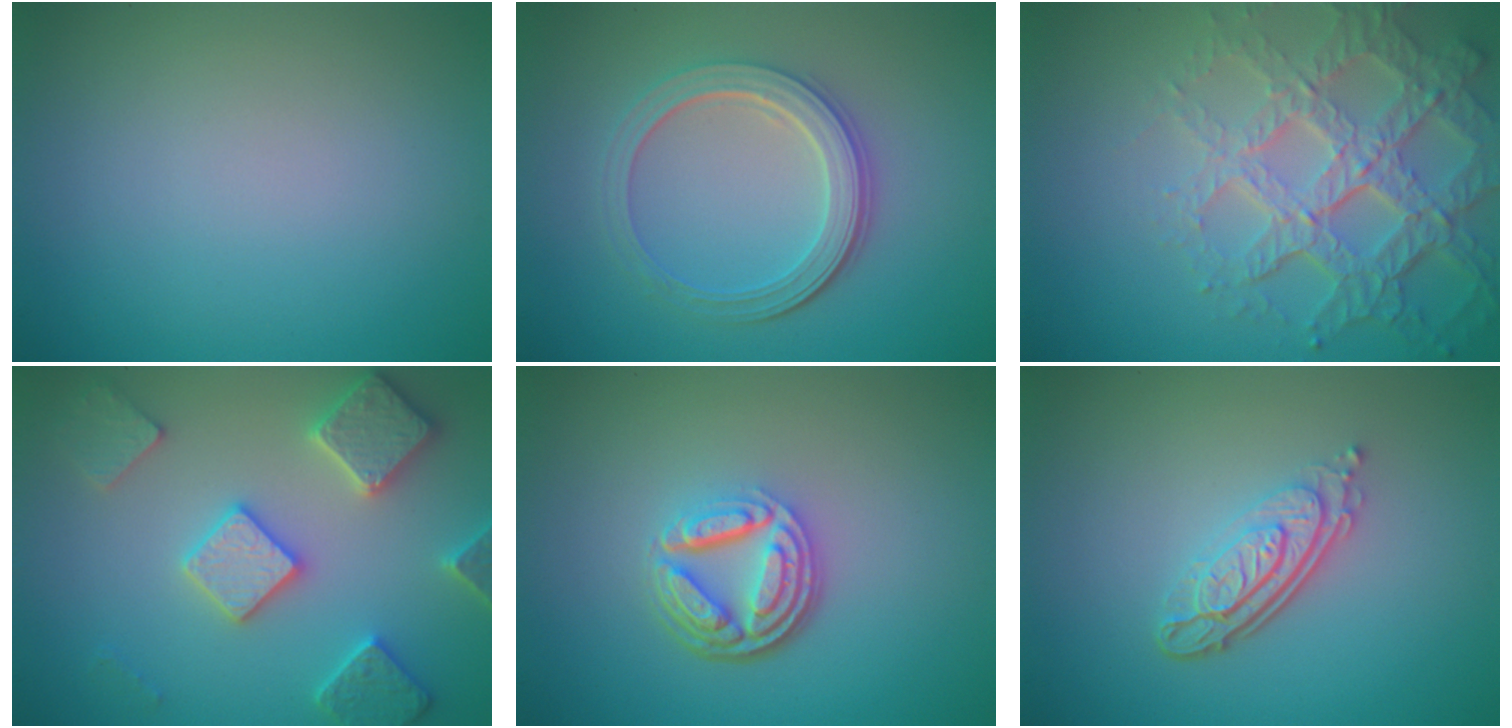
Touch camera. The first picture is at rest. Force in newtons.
{"total": 4.5, "press": 3.6, "slide": 2.7}
{"total": 7.3, "press": 5.3, "slide": 5.1}
{"total": 5.7, "press": 5.6, "slide": 1.2}
{"total": 5.0, "press": 3.5, "slide": 3.6}
{"total": 4.3, "press": 3.0, "slide": 3.1}